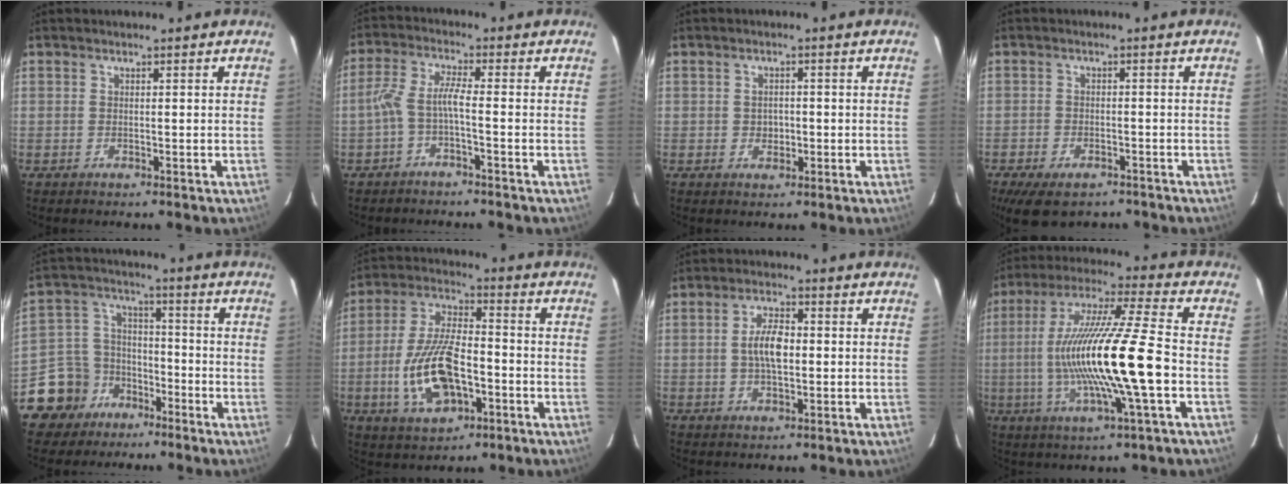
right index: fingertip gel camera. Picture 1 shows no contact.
{"total": 4.3, "force": [-2.0, 0.1, 3.8], "torque": [-0.091, 0.010, -0.038]}
{"total": 2.2, "force": [-0.3, 1.9, 1.2], "torque": [-0.017, 0.005, -0.003]}
{"total": 10.0, "force": [-7.2, 4.7, 5.1], "torque": [-0.117, -0.022, -0.108]}
{"total": 9.6, "force": [-6.0, 7.4, 1.2], "torque": [-0.047, 0.035, -0.097]}
{"total": 15.5, "force": [-4.6, 7.3, 12.9], "torque": [-0.272, 0.001, -0.075]}
{"total": 6.1, "force": [0.0, 2.7, 5.5], "torque": [-0.104, 0.008, 0.003]}
{"total": 19.6, "force": [-2.7, 0.3, 19.4], "torque": [-0.363, -0.007, -0.049]}